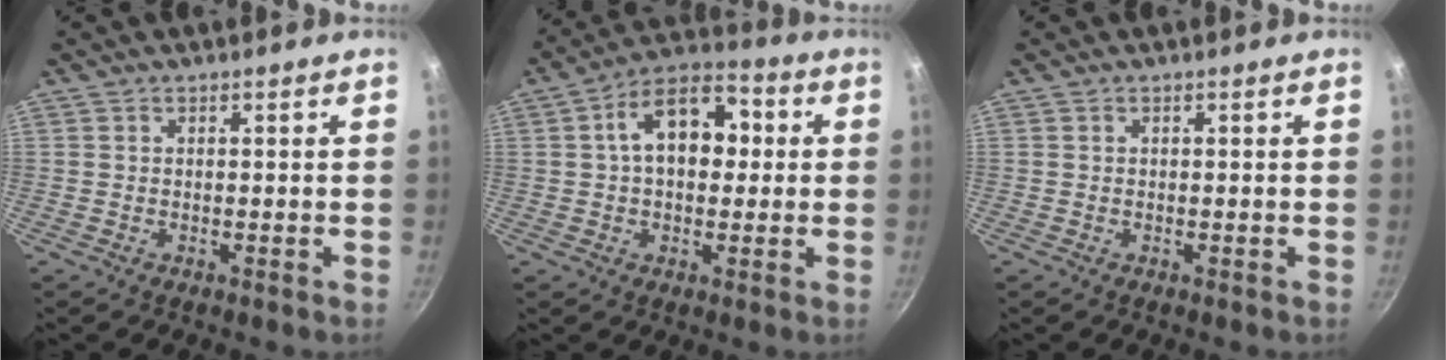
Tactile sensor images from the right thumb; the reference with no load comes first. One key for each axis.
{"total": 13.5, "fx": 2.0, "fy": 8.7, "fz": 10.1, "tx": -0.114, "ty": 0.028, "tz": 0.012}
{"total": 0.0}